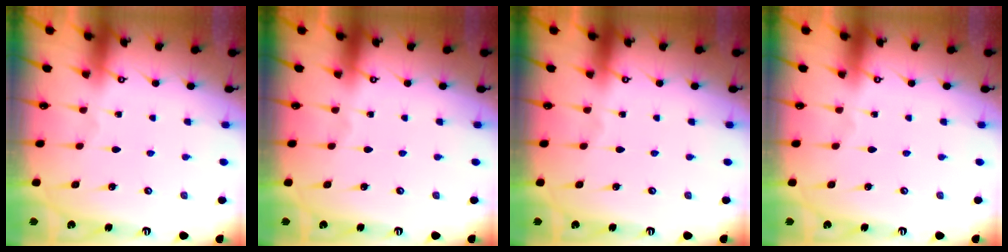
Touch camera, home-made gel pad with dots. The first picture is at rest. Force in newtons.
{"total": 0.0}
{"total": 0.0}
{"total": 0.0}